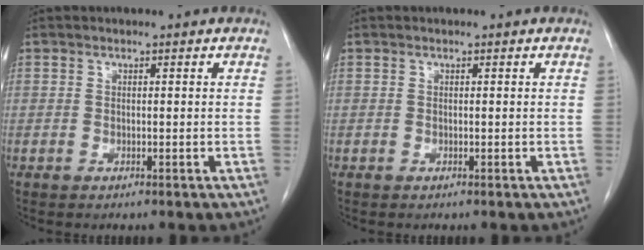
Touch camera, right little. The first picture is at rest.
{"total": 0.0}